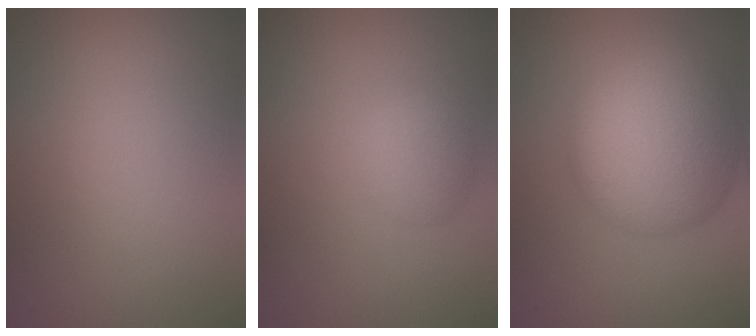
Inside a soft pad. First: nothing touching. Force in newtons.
{"total": 2.3, "press": 2.3, "slide": 0.2}
{"total": 9.8, "press": 9.8, "slide": 0.5}